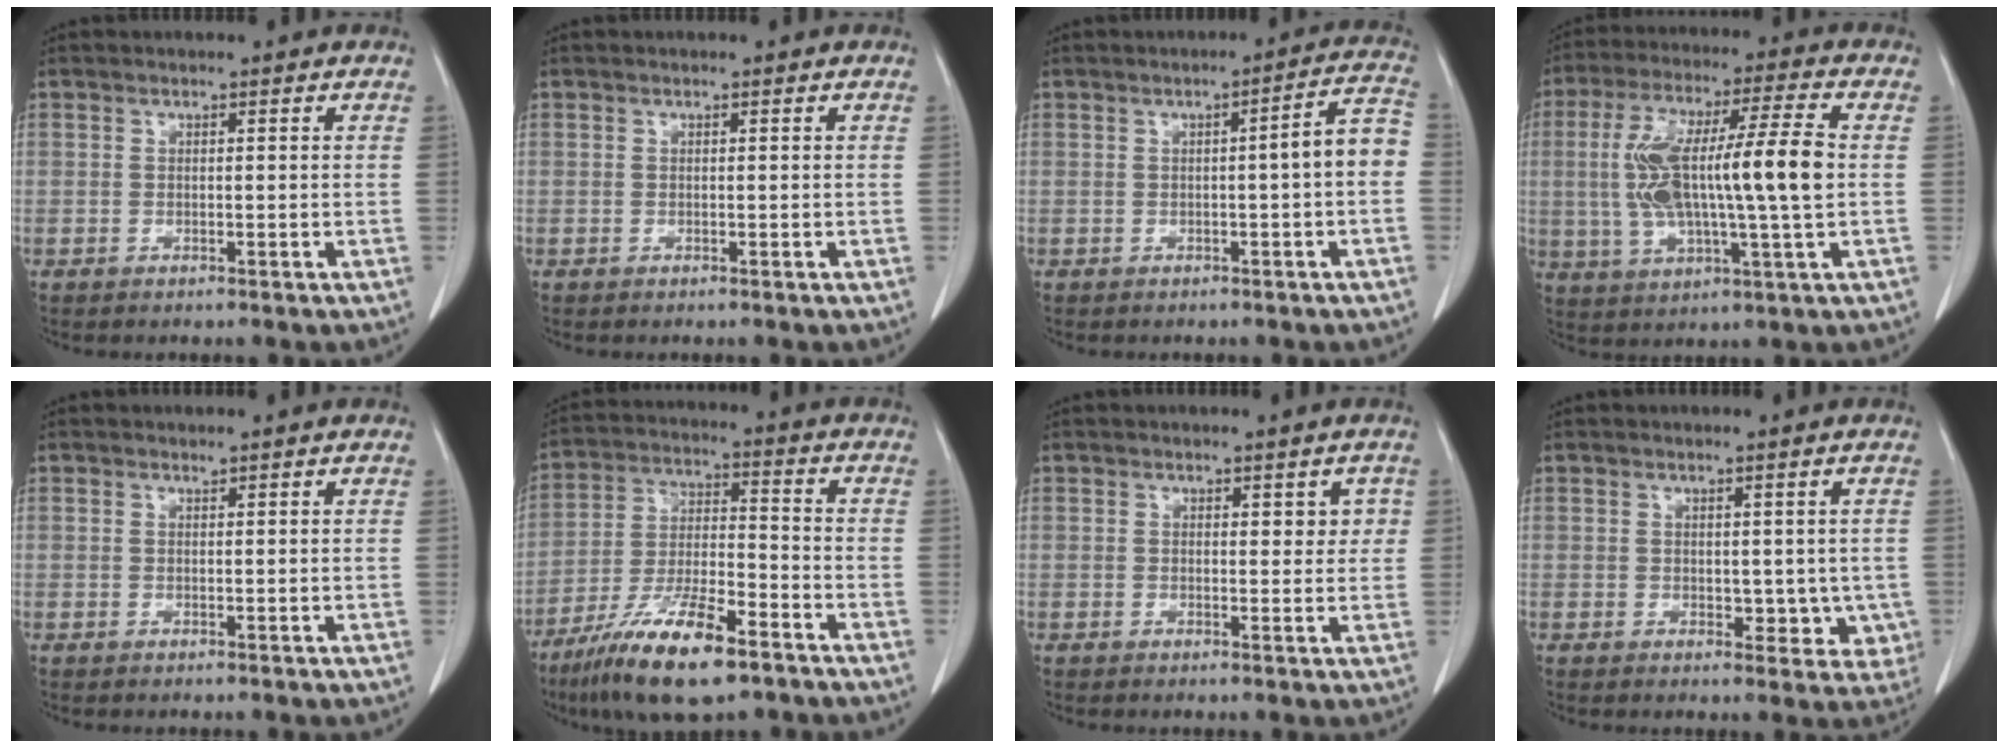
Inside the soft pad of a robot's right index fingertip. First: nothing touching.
{"total": 0.0}
{"total": 5.7, "force": [-0.6, 0.2, 5.7], "torque": [-0.070, 0.019, -0.010]}
{"total": 16.7, "force": [0.3, 2.0, 16.5], "torque": [-0.317, 0.019, 0.003]}
{"total": 0.0}
{"total": 14.7, "force": [-9.6, 3.0, 10.7], "torque": [-0.209, -0.024, -0.171]}
{"total": 2.6, "force": [0.9, 1.5, 1.9], "torque": [-0.014, 0.003, 0.011]}
{"total": 5.0, "force": [0.0, 3.4, 3.6], "torque": [-0.017, -0.003, 0.006]}